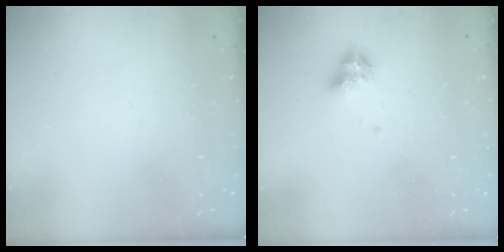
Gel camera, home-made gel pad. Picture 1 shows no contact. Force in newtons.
{"total": 6.1, "press": 6.1, "slide": 1.0}